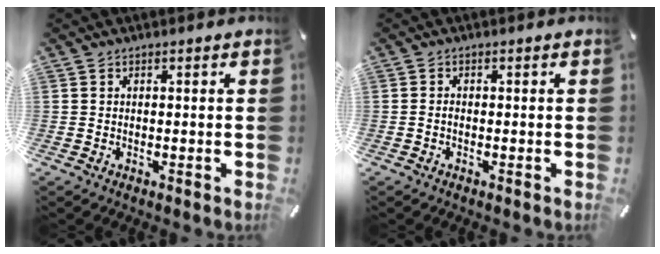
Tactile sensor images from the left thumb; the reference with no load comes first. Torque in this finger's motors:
{"motor_torque": [-0.04, -0.06, 0.24, 0.04, -0.06]}